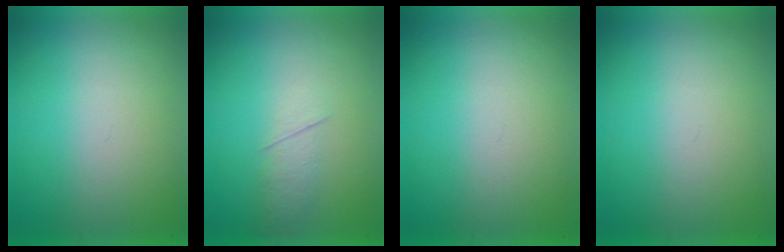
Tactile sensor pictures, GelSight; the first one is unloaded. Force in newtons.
{"total": 2.1}
{"total": 0.0}
{"total": 0.0}